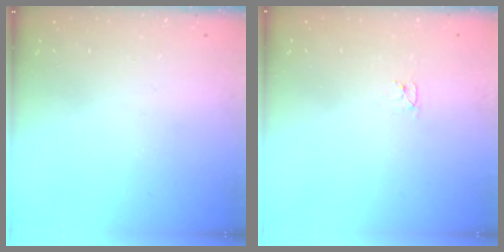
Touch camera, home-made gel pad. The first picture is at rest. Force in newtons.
{"total": 2.6, "press": 2.6, "slide": 0.3}